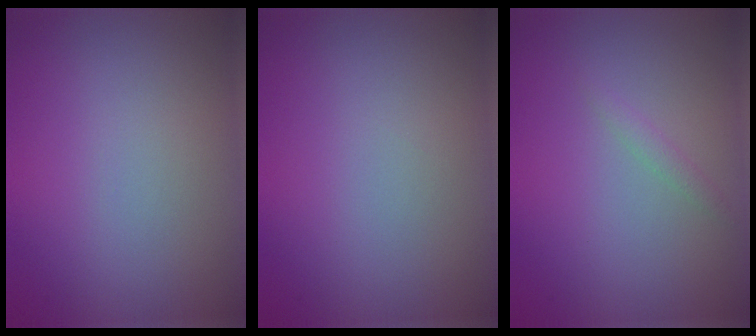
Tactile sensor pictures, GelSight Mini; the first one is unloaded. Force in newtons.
{"total": 0.0}
{"total": 0.7, "press": 0.7, "slide": 0.0}